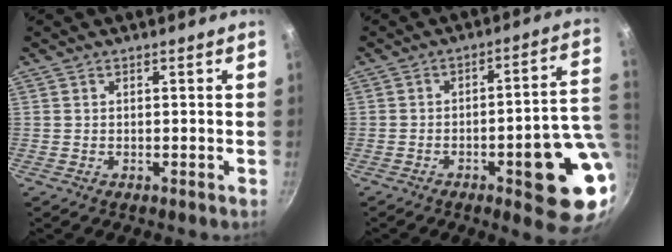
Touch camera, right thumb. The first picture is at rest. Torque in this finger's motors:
{"motor_torque": [2.87, 2.14, 2.11, -0.66, 0.39]}